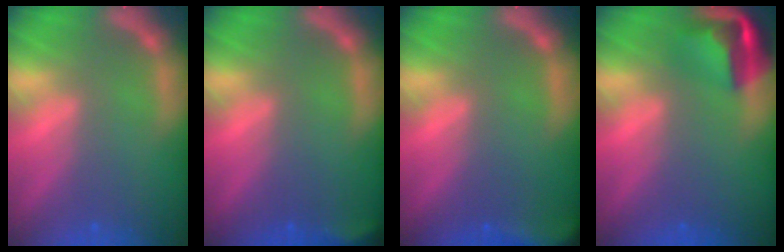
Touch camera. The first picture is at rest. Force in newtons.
{"total": 2.4}
{"total": 6.4}
{"total": 5.5}